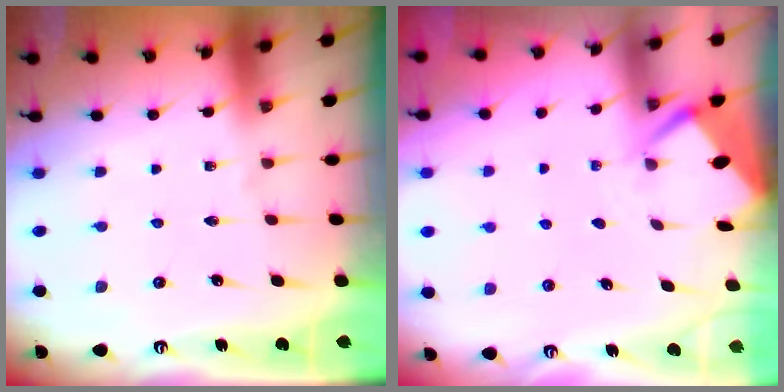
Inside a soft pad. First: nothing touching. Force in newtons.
{"total": 2.6, "press": 2.6, "slide": 0.4}